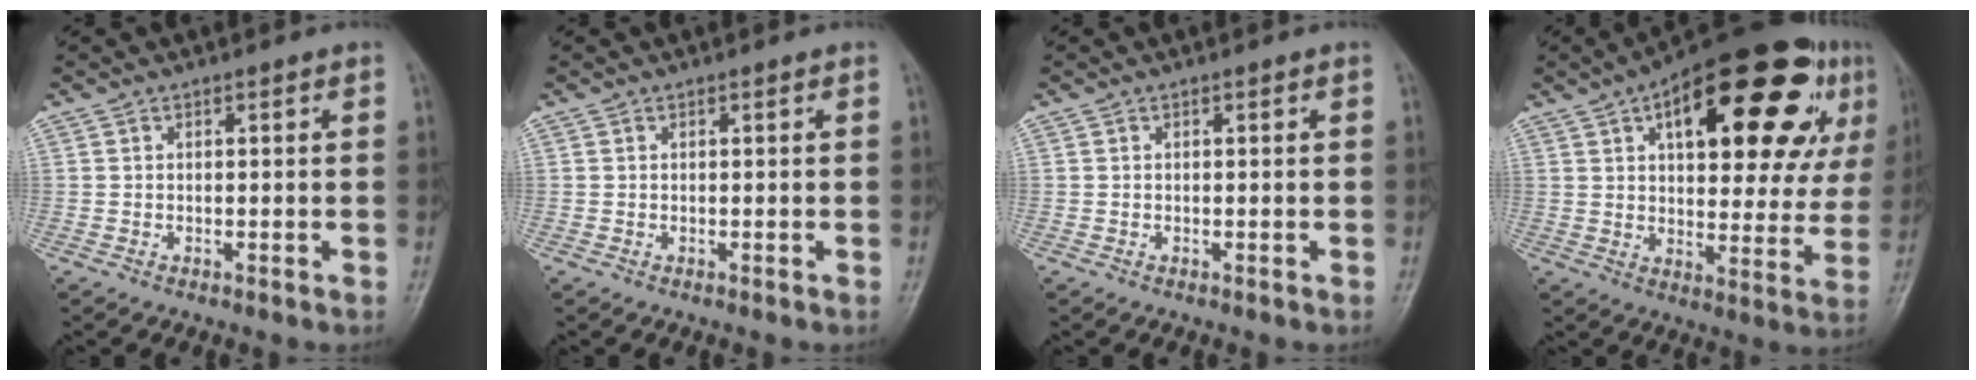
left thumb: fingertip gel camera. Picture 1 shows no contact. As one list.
[{"total": 0.0}, {"total": 0.0}, {"total": 29.6, "force": [12.0, 12.4, 24.1], "torque": [-0.312, 0.013, 0.167]}]